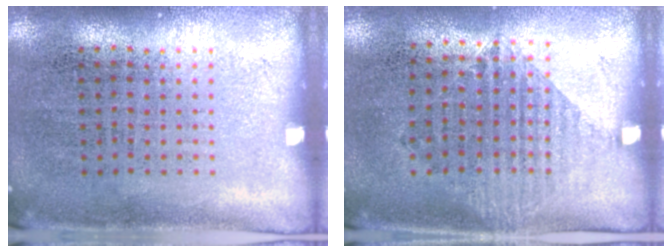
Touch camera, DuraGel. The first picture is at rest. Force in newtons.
{"total": 1.1, "press": 1.0, "slide": 0.5}